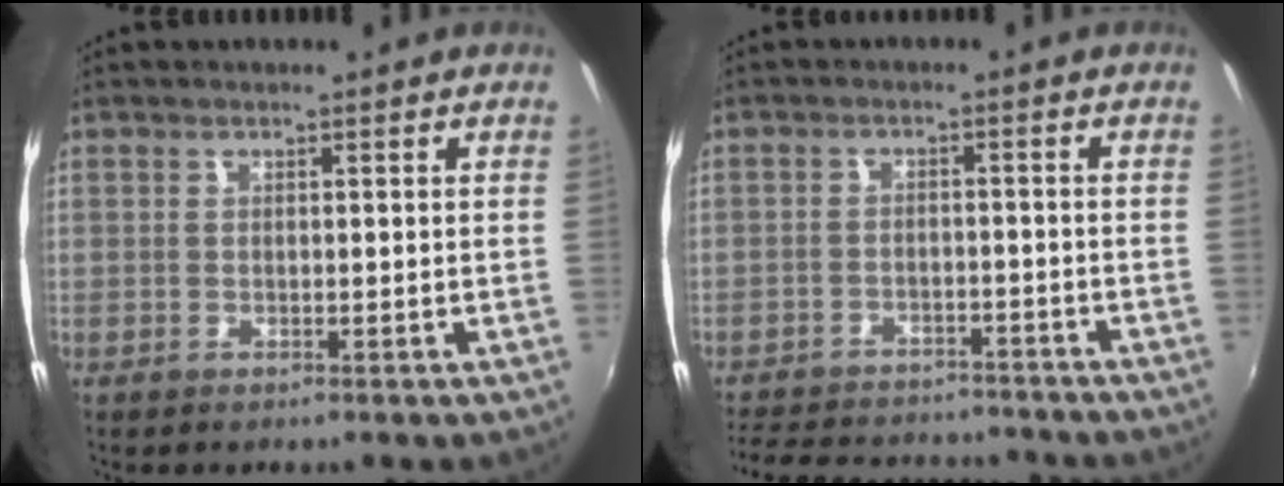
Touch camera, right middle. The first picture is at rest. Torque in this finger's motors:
{"motor_torque": [0.90, -1.24, -0.06, 0.00]}